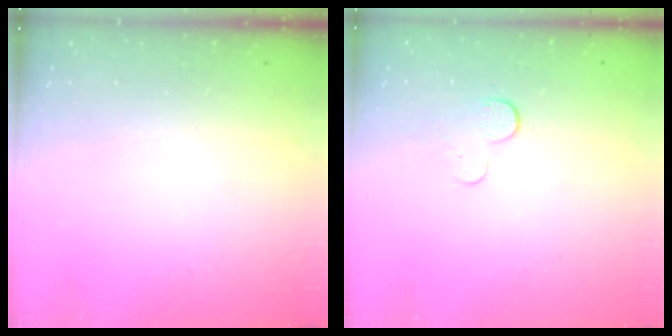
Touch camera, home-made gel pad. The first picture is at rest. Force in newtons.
{"total": 3.9, "press": 3.9, "slide": 0.4}